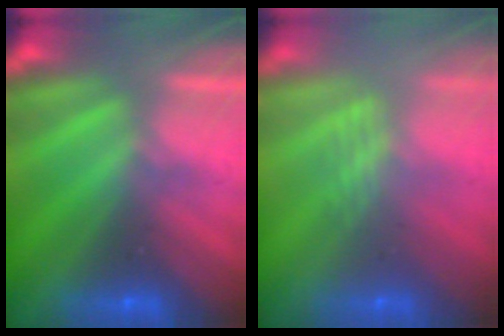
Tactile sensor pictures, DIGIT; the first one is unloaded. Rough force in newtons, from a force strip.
{"total": 2.4}